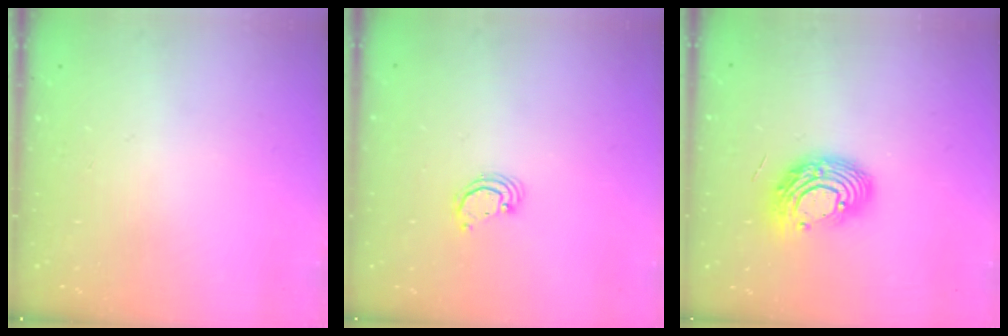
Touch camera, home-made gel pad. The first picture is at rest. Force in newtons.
{"total": 2.2, "press": 2.2, "slide": 0.2}
{"total": 12.1, "press": 12.0, "slide": 1.0}